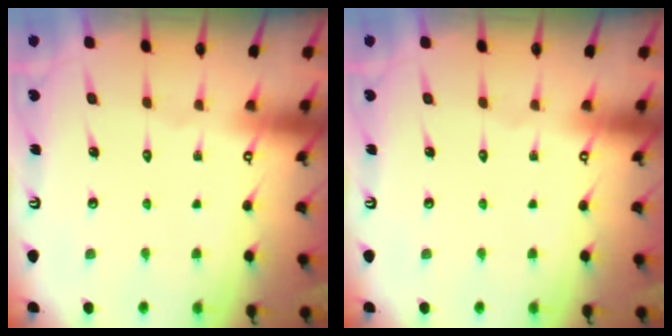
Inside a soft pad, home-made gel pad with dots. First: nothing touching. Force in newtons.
{"total": 0.0}